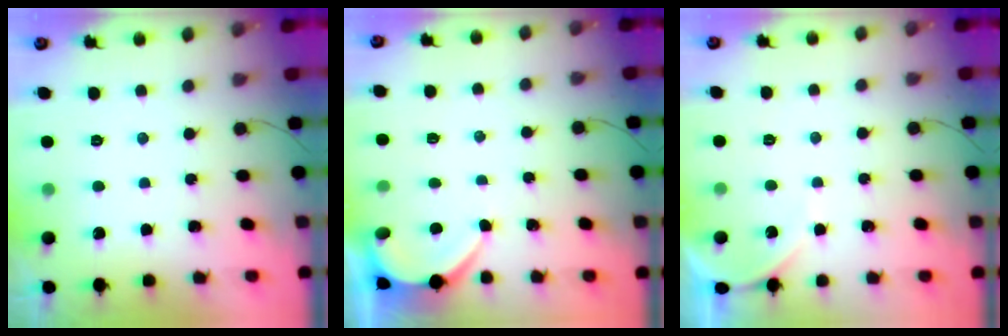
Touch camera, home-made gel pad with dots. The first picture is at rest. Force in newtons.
{"total": 2.6, "press": 2.6, "slide": 0.4}
{"total": 3.2, "press": 3.2, "slide": 0.5}